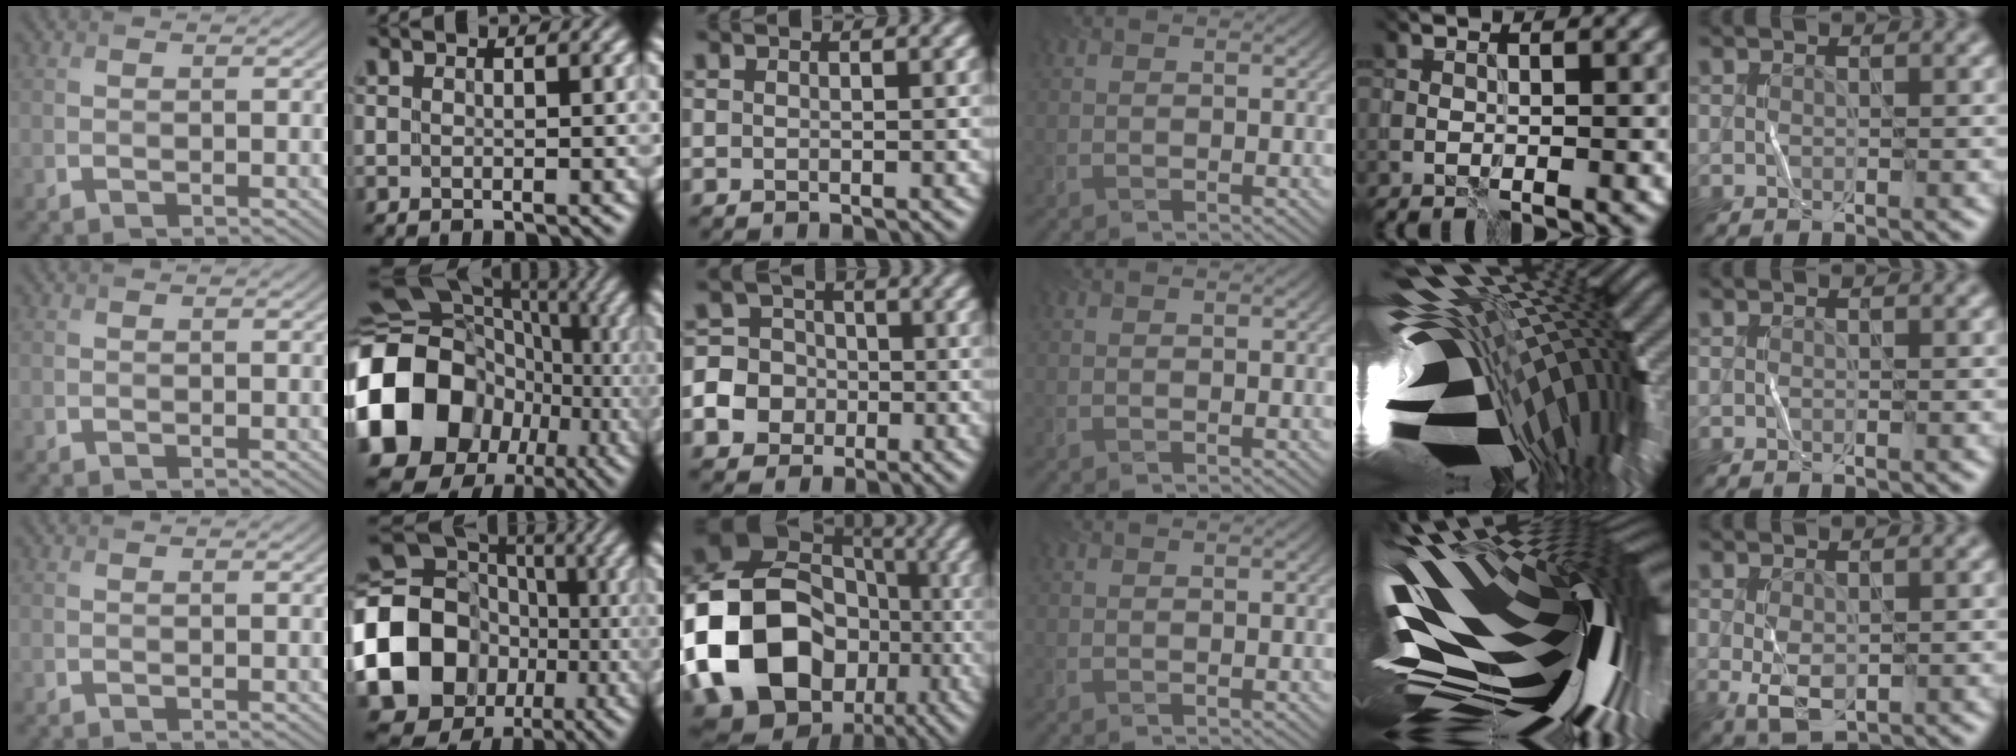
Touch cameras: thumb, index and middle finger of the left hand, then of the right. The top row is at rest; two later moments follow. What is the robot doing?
{"motion": "fold", "object": "coffee filter"}